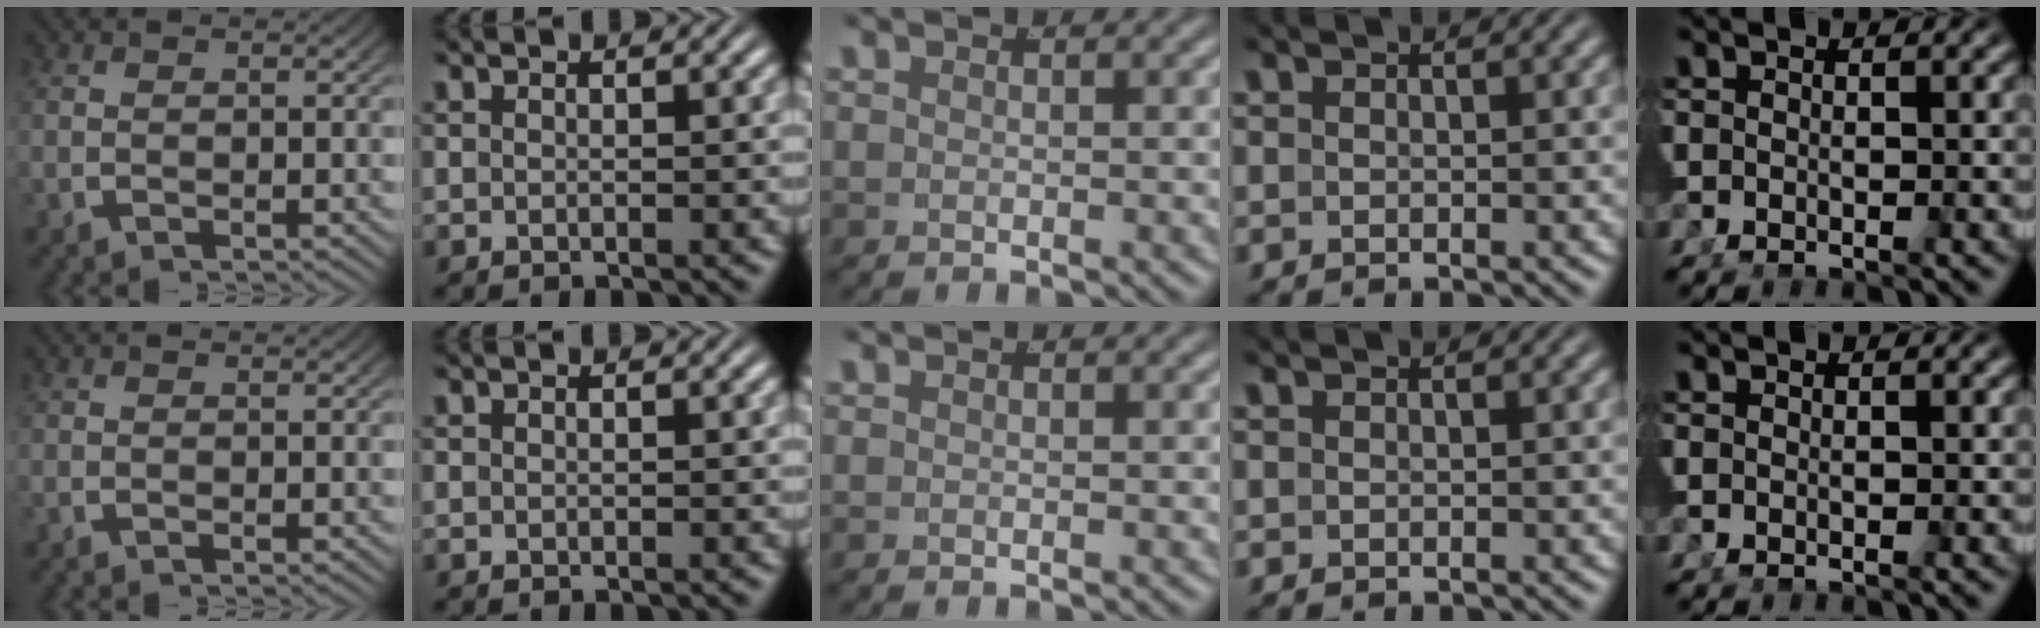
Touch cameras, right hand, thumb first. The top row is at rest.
{}